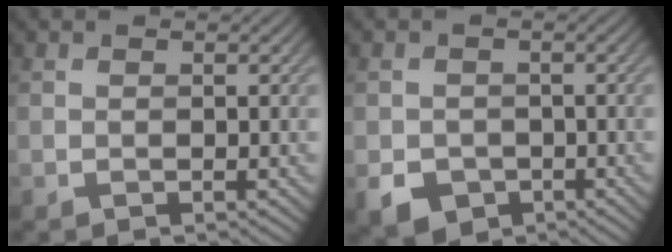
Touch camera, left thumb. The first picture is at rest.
{"total": 4.4, "force": [-1.9, 3.5, 1.7], "torque": [-0.038, -0.016, -0.038]}